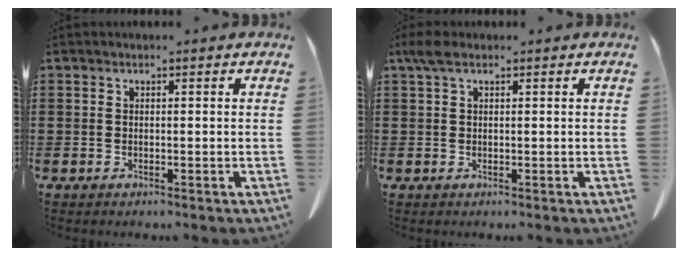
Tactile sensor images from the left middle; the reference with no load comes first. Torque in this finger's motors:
{"motor_torque": [1.05, 0.79, 0.04, 0.00]}